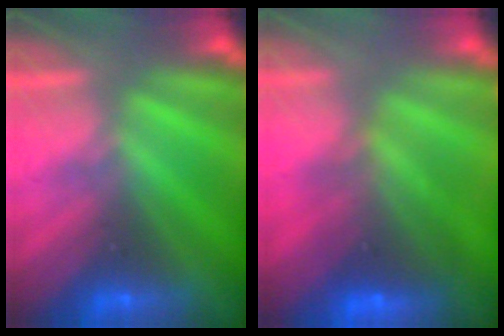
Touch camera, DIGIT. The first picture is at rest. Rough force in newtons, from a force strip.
{"total": 7.4}